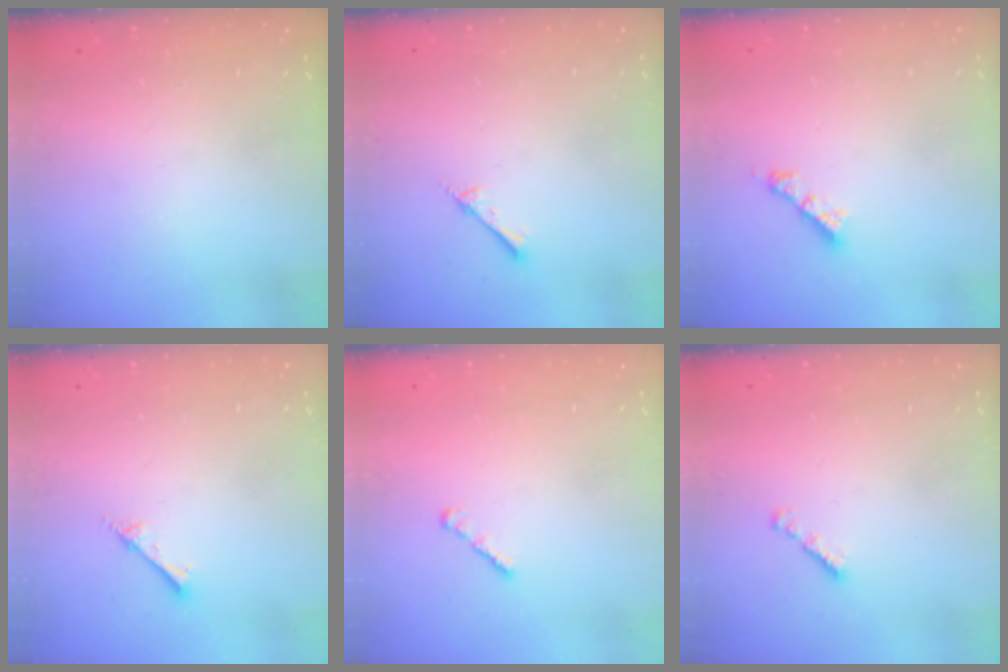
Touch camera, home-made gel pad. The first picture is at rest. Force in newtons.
{"total": 2.6, "press": 2.6, "slide": 0.3}
{"total": 3.3, "press": 3.3, "slide": 0.2}
{"total": 2.2, "press": 2.2, "slide": 0.3}
{"total": 1.6, "press": 1.5, "slide": 0.5}
{"total": 1.0, "press": 0.8, "slide": 0.5}